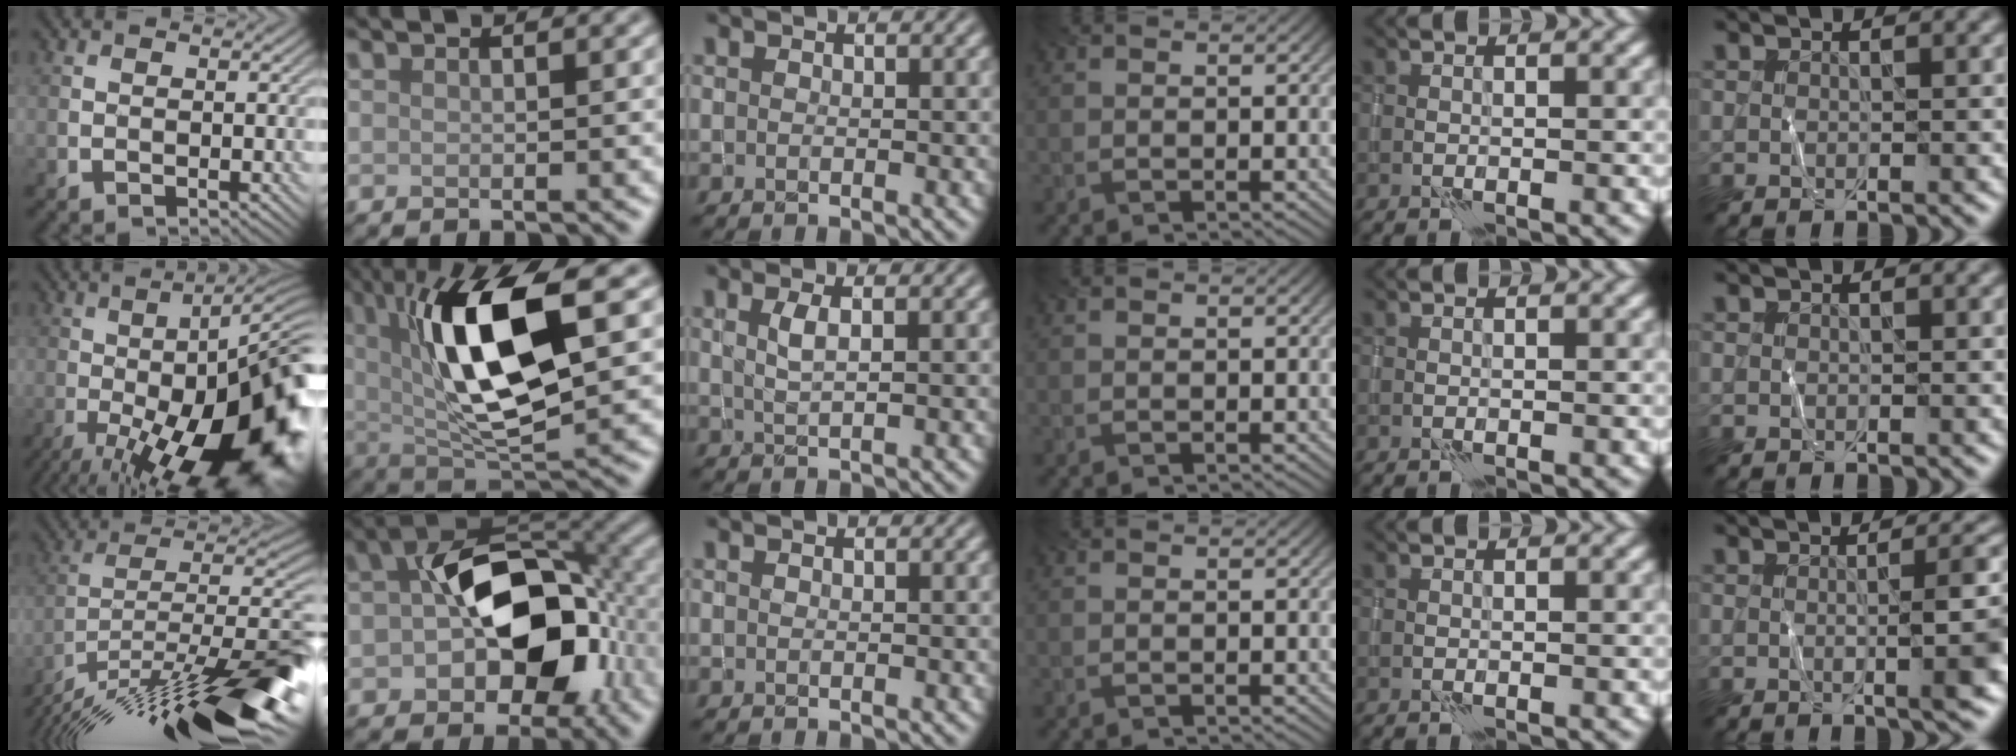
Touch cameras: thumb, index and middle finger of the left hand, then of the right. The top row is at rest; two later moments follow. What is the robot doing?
{"motion": "wrap", "object": "thread"}